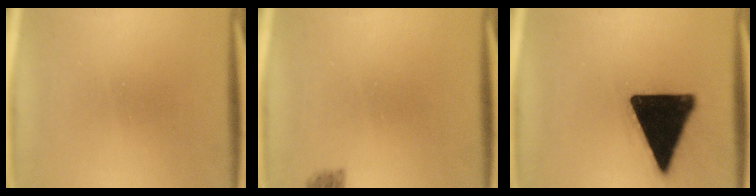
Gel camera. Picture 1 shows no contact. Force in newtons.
{"total": 1.8}
{"total": 19.8}